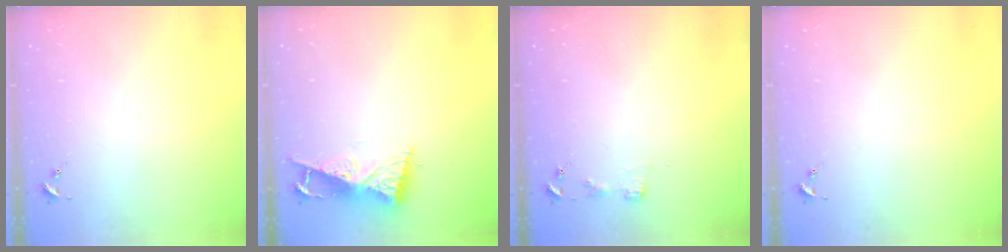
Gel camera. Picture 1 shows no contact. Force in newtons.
{"total": 8.9, "press": 8.9, "slide": 0.3}
{"total": 2.9, "press": 2.9, "slide": 0.3}
{"total": 0.0}